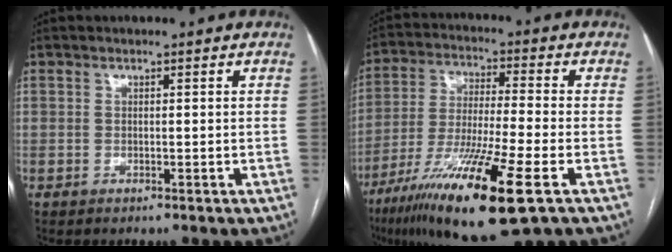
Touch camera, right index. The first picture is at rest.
{"total": 18.0, "force": [-9.2, 0.6, 15.5], "torque": [-0.292, -0.046, -0.163]}